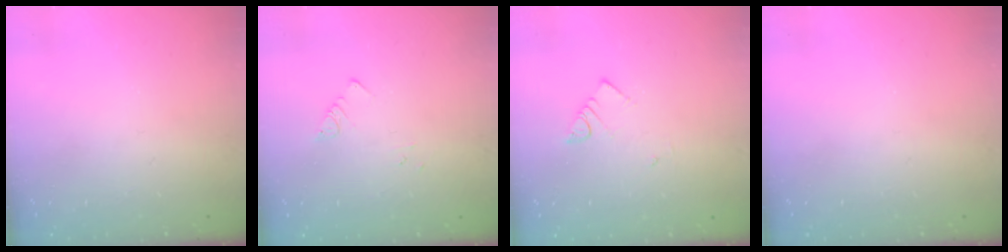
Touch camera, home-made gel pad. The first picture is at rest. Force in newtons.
{"total": 1.8, "press": 1.8, "slide": 0.2}
{"total": 3.2, "press": 3.2, "slide": 0.3}
{"total": 0.0}